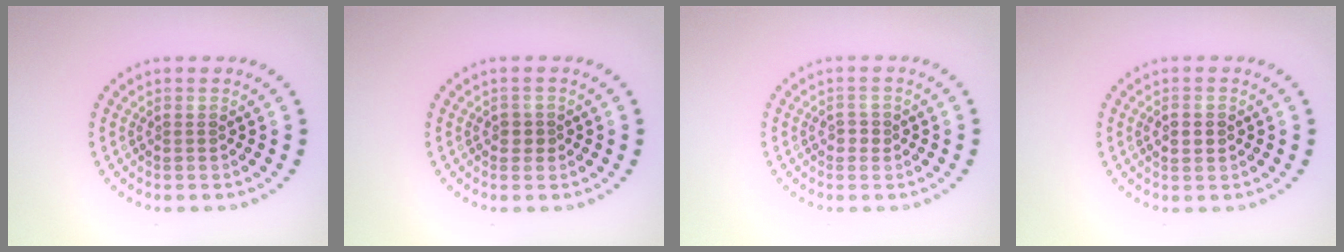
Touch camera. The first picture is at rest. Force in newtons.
{"total": 1.2, "press": 1.0, "slide": 0.6}
{"total": 1.1, "press": 1.1, "slide": 0.2}
{"total": 2.1, "press": 2.1, "slide": 0.1}